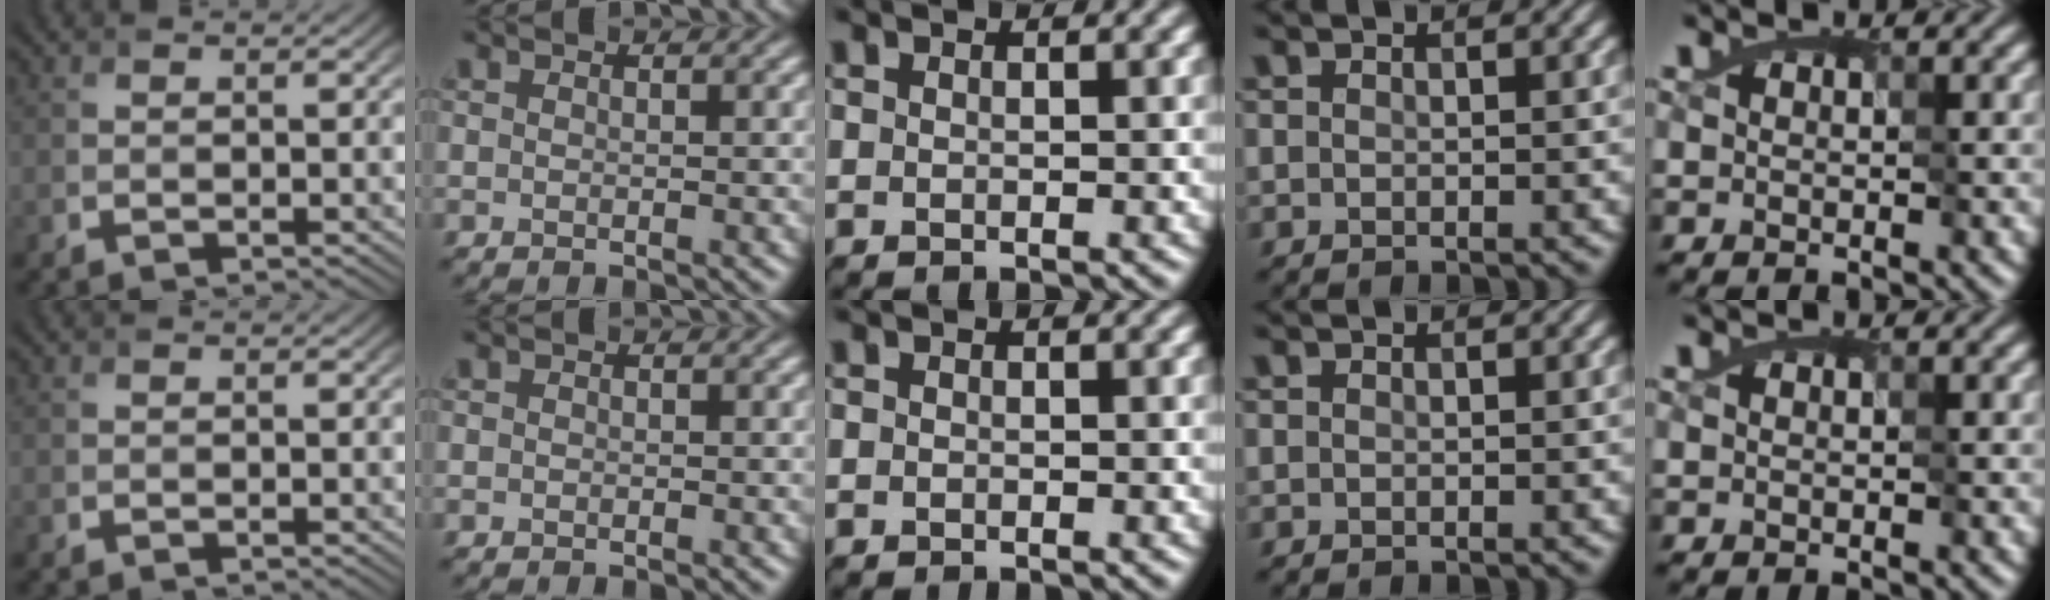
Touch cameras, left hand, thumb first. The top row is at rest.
{"index": {"total": 0.6, "force": [-0.4, -0.2, -0.3], "torque": [0.000, -0.004, -0.001]}, "middle": {"total": 0.5, "force": [-0.4, 0.2, 0.0], "torque": [0.000, 0.002, -0.011]}}